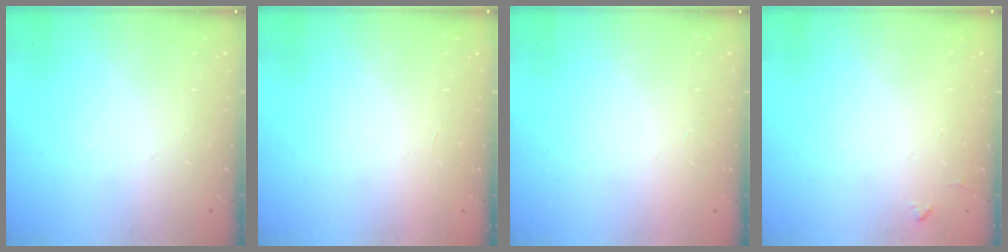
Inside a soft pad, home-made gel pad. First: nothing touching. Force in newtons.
{"total": 1.7, "press": 1.7, "slide": 0.1}
{"total": 1.7, "press": 1.7, "slide": 0.1}
{"total": 3.5, "press": 3.5, "slide": 0.5}